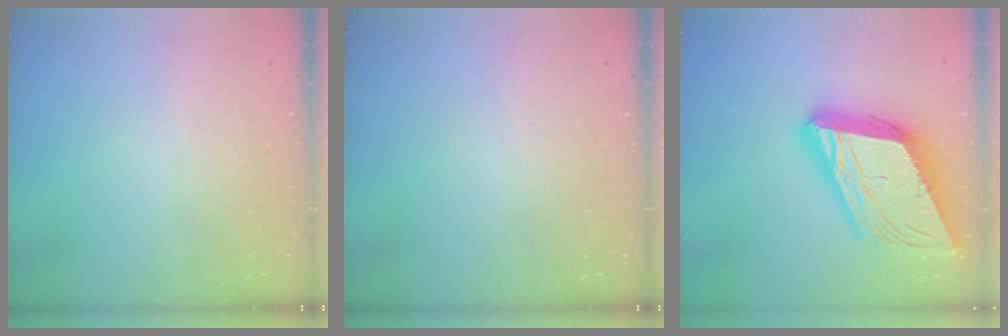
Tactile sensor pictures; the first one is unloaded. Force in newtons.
{"total": 0.0}
{"total": 27.2, "press": 26.9, "slide": 4.5}